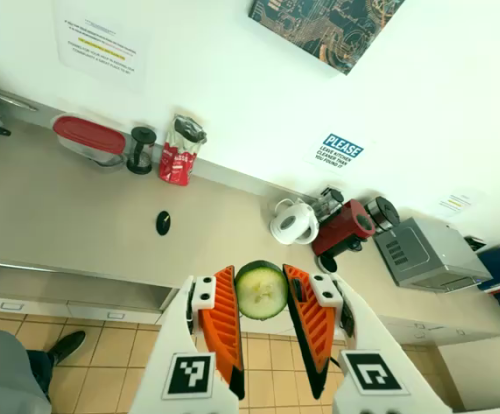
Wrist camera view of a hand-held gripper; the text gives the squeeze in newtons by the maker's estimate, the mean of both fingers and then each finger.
{"total": 9.3, "left": 9.0, "right": 9.5}